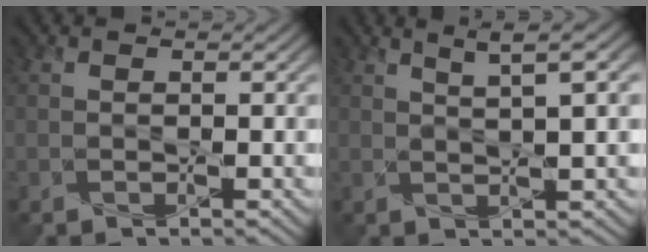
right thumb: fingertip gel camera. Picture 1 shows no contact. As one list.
[{"total": 4.9, "force": [2.7, 0.4, 4.1], "torque": [-0.067, 0.017, 0.044]}]